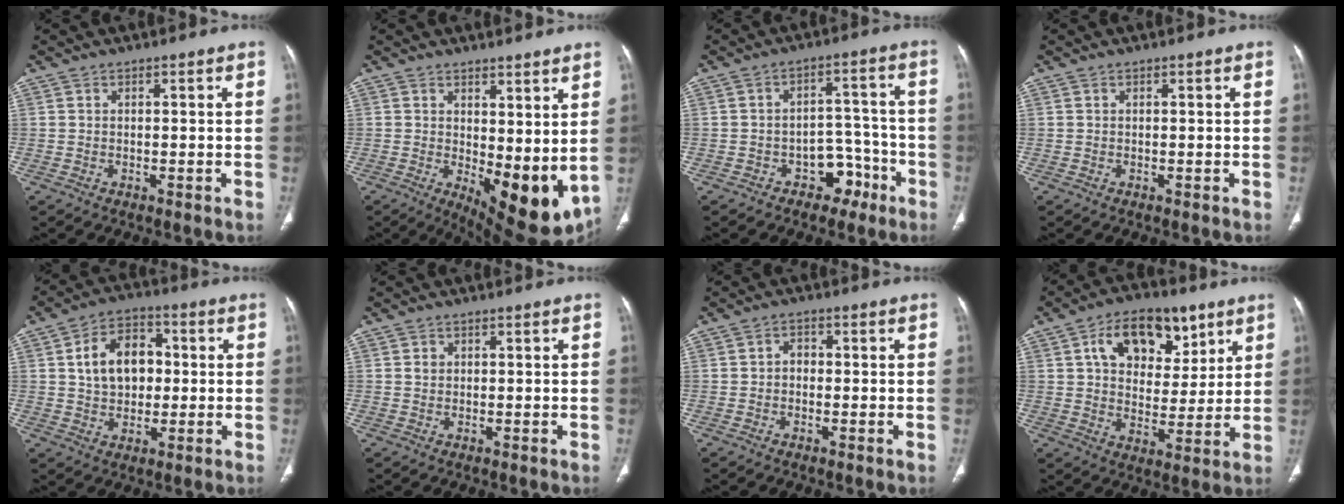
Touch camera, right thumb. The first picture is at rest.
{"total": 12.9, "force": [0.8, 5.7, 11.6], "torque": [-0.146, -0.037, 0.029]}
{"total": 7.1, "force": [-4.1, 5.0, 2.9], "torque": [-0.005, 0.055, -0.056]}
{"total": 0.0}
{"total": 11.0, "force": [1.4, 7.9, 7.5], "torque": [-0.095, 0.013, 0.020]}
{"total": 1.1, "force": [0.3, 1.0, 0.4], "torque": [-0.004, 0.001, 0.006]}
{"total": 2.0, "force": [-0.3, 1.7, 1.1], "torque": [-0.002, 0.010, -0.011]}
{"total": 15.5, "force": [7.2, 9.5, 9.8], "torque": [-0.107, -0.017, 0.119]}